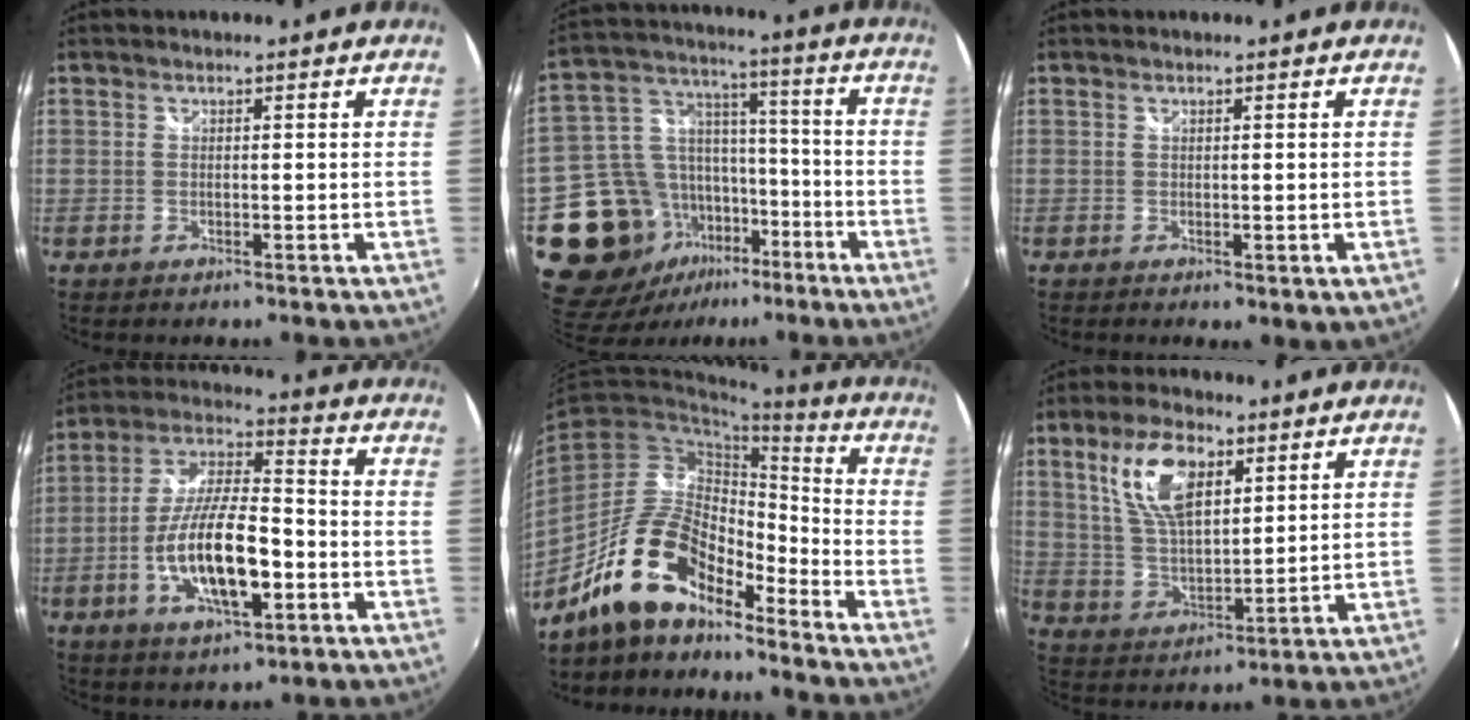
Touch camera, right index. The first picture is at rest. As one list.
[{"total": 19.0, "force": [-8.5, 14.6, 8.7], "torque": [-0.206, 0.037, -0.123]}, {"total": 1.6, "force": [0.0, 0.5, 1.6], "torque": [-0.021, -0.007, 0.000]}, {"total": 16.0, "force": [-4.7, 5.3, 14.3], "torque": [-0.286, -0.003, -0.084]}, {"total": 15.8, "force": [-12.2, 5.5, 8.4], "torque": [-0.166, 0.007, -0.231]}, {"total": 12.3, "force": [5.8, 5.6, 9.3], "torque": [-0.181, 0.011, 0.118]}]